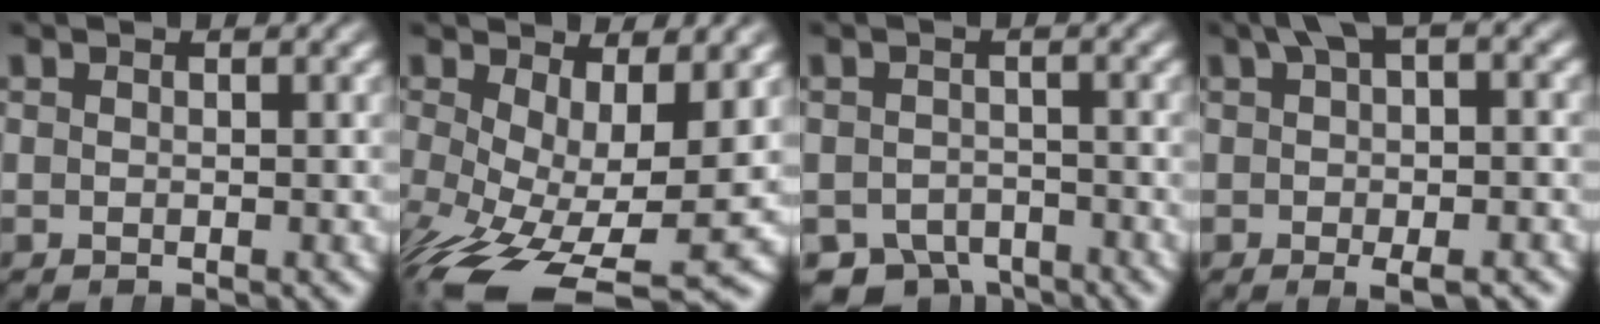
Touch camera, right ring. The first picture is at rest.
{"total": 9.0, "force": [-4.4, 4.4, 6.6], "torque": [-0.131, -0.070, -0.031]}
{"total": 6.3, "force": [-5.2, 3.3, 1.5], "torque": [-0.014, -0.026, -0.081]}
{"total": 3.9, "force": [0.3, 0.8, 3.8], "torque": [-0.058, 0.007, 0.005]}